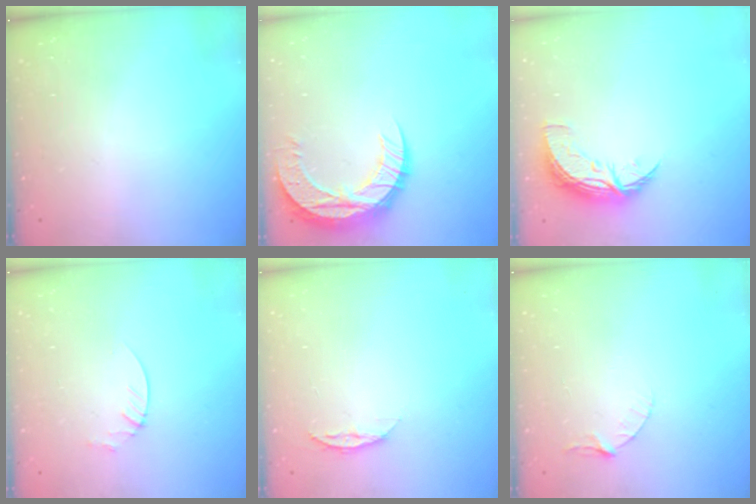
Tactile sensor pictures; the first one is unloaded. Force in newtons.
{"total": 12.8, "press": 12.8, "slide": 0.9}
{"total": 8.8, "press": 8.8, "slide": 0.4}
{"total": 2.1, "press": 2.1, "slide": 0.2}
{"total": 5.1, "press": 5.1, "slide": 0.7}
{"total": 3.5, "press": 3.4, "slide": 0.4}